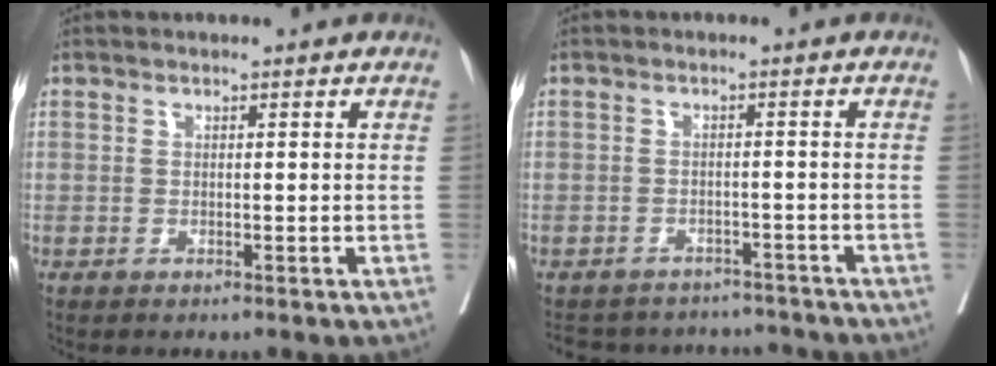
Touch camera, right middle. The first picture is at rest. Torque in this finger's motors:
{"motor_torque": [0.00, -0.17, 0.00, 0.00]}